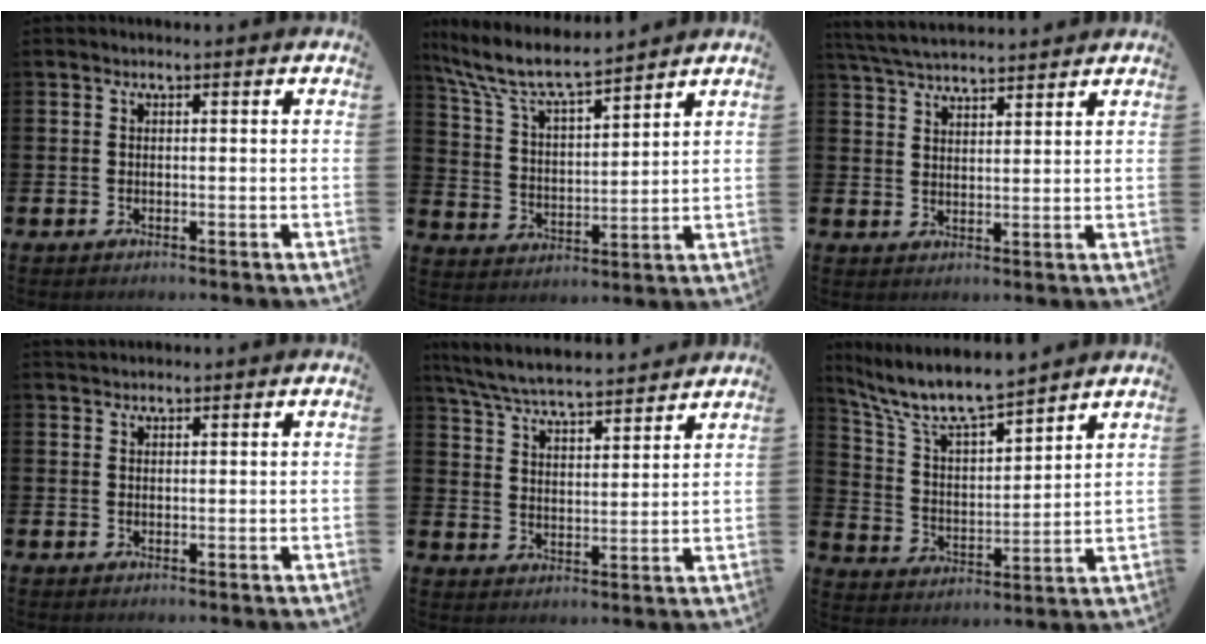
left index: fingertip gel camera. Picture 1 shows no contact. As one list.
[{"total": 8.3, "force": [7.6, 1.1, 3.2], "torque": [-0.098, -0.046, 0.132]}, {"total": 4.9, "force": [4.8, 0.6, 0.8], "torque": [-0.037, -0.020, 0.088]}, {"total": 1.2, "force": [1.2, 0.3, 0.0], "torque": [0.008, 0.001, 0.020]}, {"total": 6.7, "force": [6.5, 0.6, 1.6], "torque": [-0.062, -0.040, 0.114]}, {"total": 9.0, "force": [8.2, 1.7, 3.3], "torque": [-0.103, -0.048, 0.148]}]